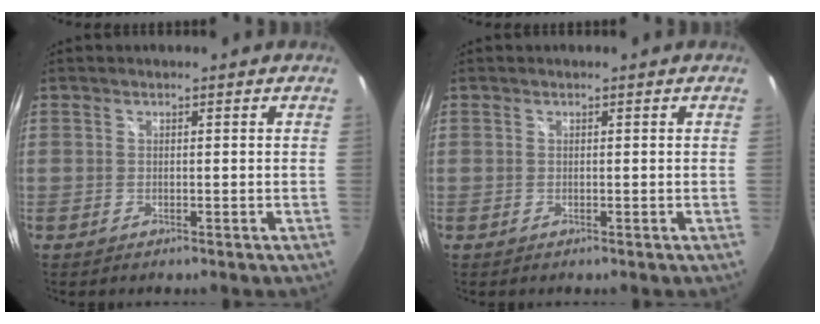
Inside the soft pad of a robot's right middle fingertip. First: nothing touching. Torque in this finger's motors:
{"motor_torque": [0.00, 0.00, 0.00, 0.00]}